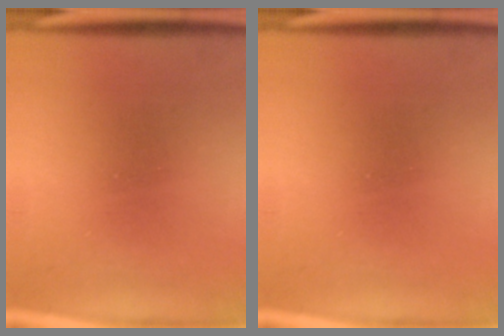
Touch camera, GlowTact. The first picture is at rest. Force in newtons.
{"total": 0.0}